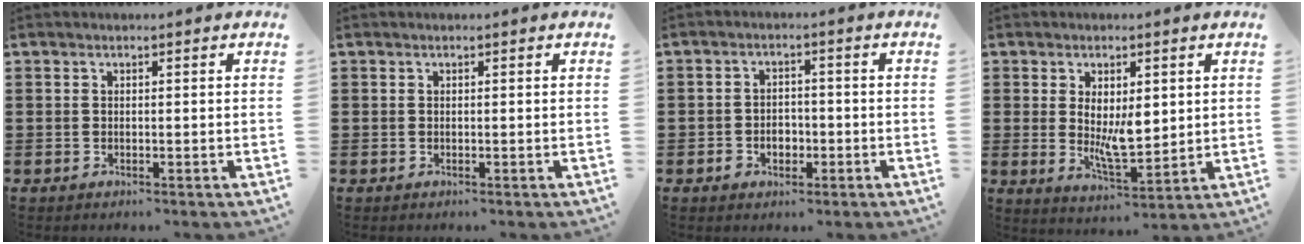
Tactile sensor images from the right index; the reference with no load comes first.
{"total": 0.0}
{"total": 2.7, "force": [-1.2, 2.1, 1.2], "torque": [-0.026, 0.005, -0.026]}
{"total": 5.7, "force": [1.2, 2.7, 4.9], "torque": [-0.073, -0.005, 0.018]}